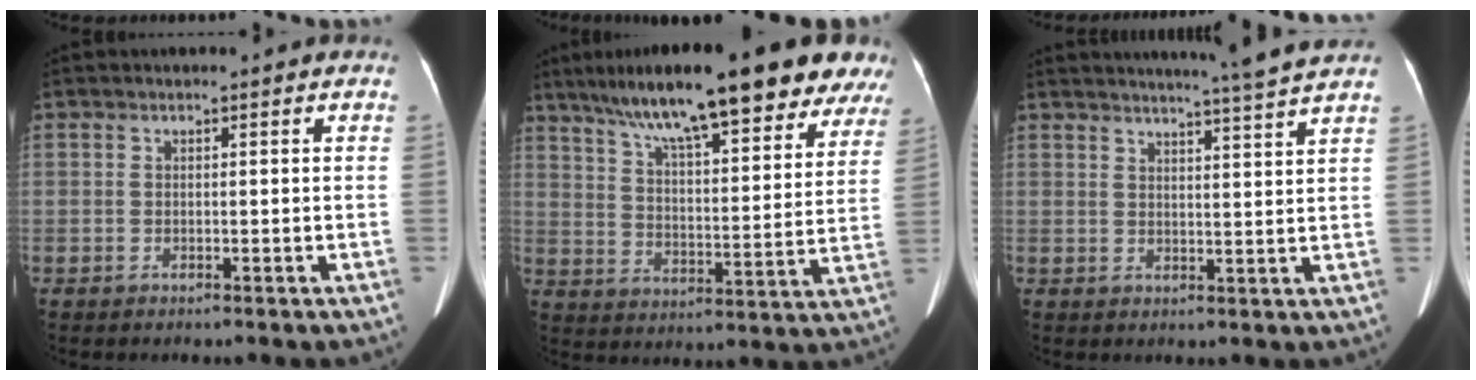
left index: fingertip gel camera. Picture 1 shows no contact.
{"total": 24.7, "force": [18.9, 4.6, 15.3], "torque": [-0.233, 0.035, 0.259]}
{"total": 8.5, "force": [7.7, -1.9, 3.1], "torque": [-0.047, -0.012, 0.091]}